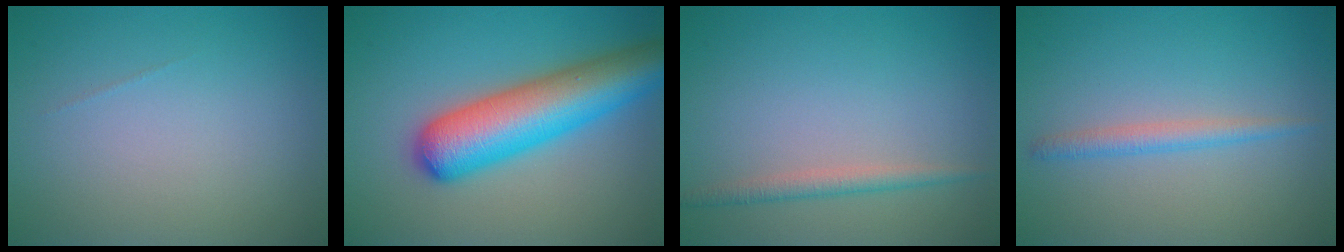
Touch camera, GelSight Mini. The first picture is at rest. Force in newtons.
{"total": 9.0, "press": 9.0, "slide": 0.3}
{"total": 1.7, "press": 1.7, "slide": 0.1}
{"total": 1.7, "press": 1.7, "slide": 0.1}